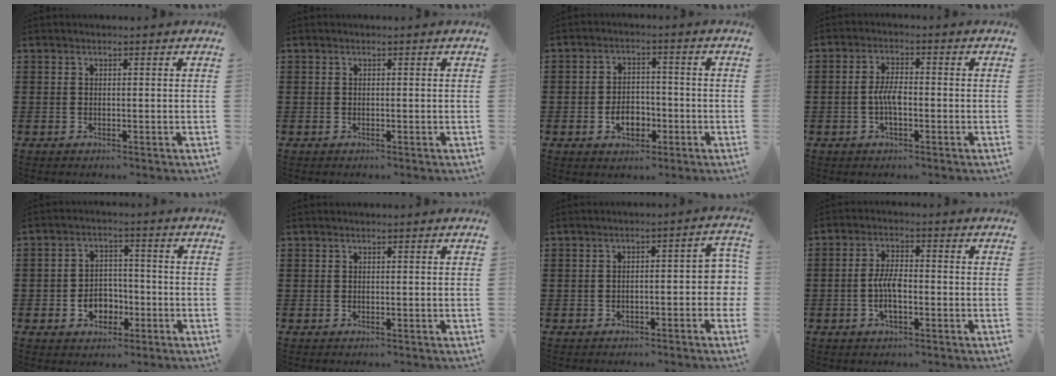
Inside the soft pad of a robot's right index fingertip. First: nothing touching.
{"total": 0.0}
{"total": 4.8, "force": [-1.7, 3.2, 3.1], "torque": [-0.050, 0.004, -0.032]}
{"total": 4.2, "force": [-1.0, 1.6, 3.8], "torque": [-0.081, 0.002, -0.022]}
{"total": 4.8, "force": [-1.8, 3.7, 2.5], "torque": [-0.034, 0.002, -0.038]}
{"total": 0.0}
{"total": 3.8, "force": [-1.7, 1.6, 3.1], "torque": [-0.037, -0.001, -0.038]}
{"total": 5.1, "force": [-1.2, 2.1, 4.5], "torque": [-0.100, 0.002, -0.028]}